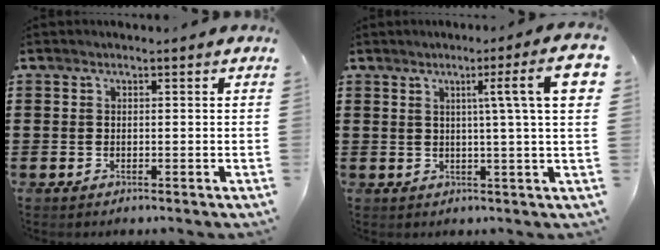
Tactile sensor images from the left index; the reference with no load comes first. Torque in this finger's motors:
{"motor_torque": [0.88, -0.54, 0.50, 0.08]}